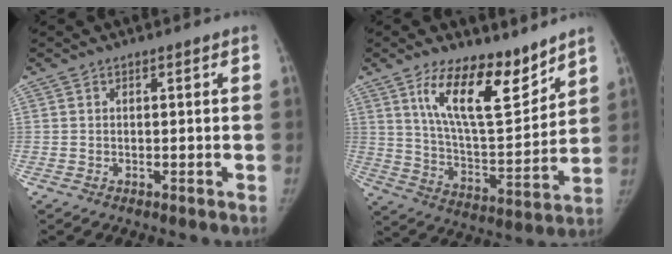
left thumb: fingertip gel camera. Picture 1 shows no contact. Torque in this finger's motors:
{"motor_torque": [0.78, 0.10, 1.45, -1.32, 0.42]}